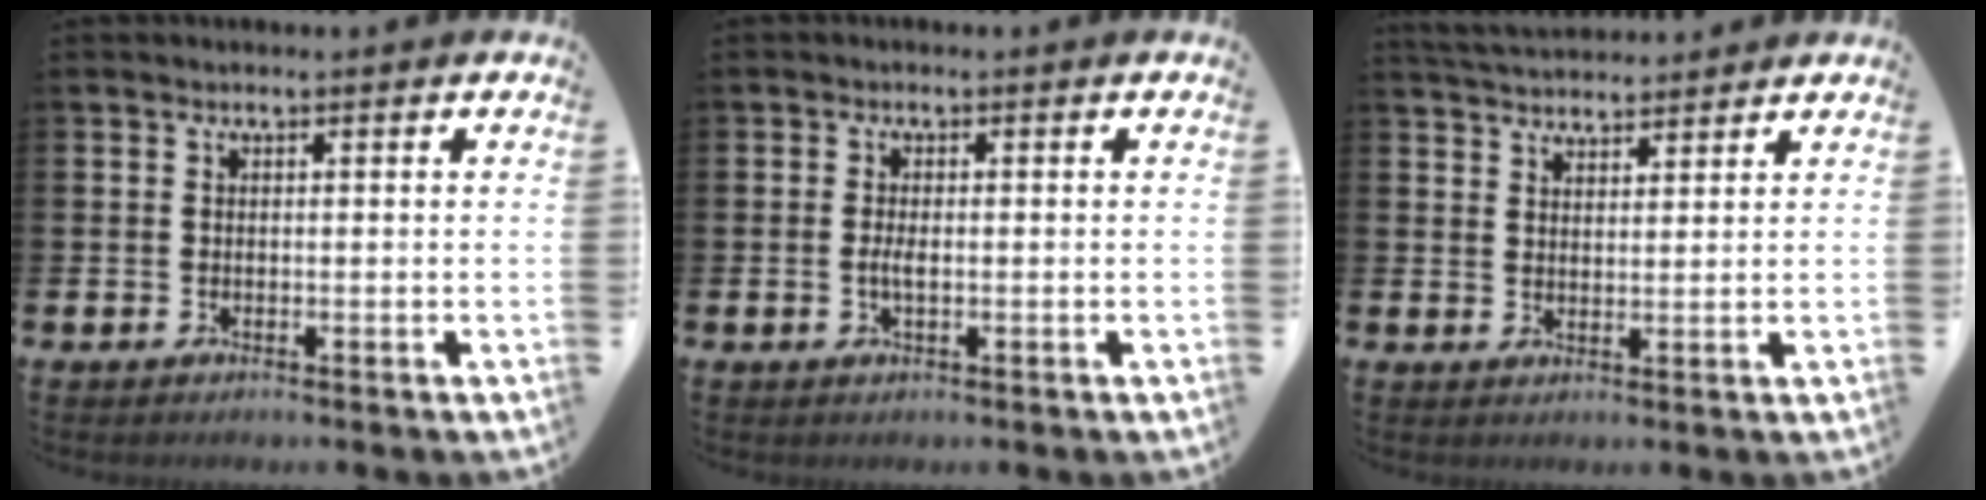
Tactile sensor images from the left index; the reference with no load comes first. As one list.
[{"total": 1.7, "force": [-0.2, 0.6, 1.6], "torque": [-0.021, -0.002, -0.007]}, {"total": 4.0, "force": [3.9, 0.8, 0.1], "torque": [-0.007, -0.020, 0.071]}]